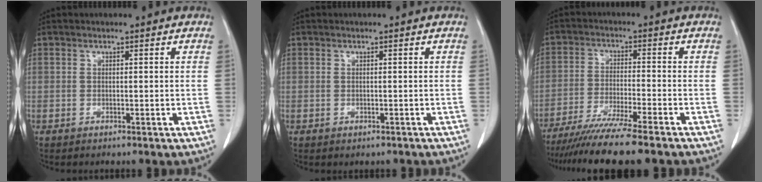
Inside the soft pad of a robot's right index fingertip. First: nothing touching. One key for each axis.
{"total": 1.2, "fx": -0.7, "fy": 0.9, "fz": 0.1, "tx": -0.004, "ty": 0.003, "tz": -0.007}
{"total": 12.6, "fx": -10.4, "fy": -0.7, "fz": 7.0, "tx": -0.100, "ty": -0.035, "tz": -0.163}